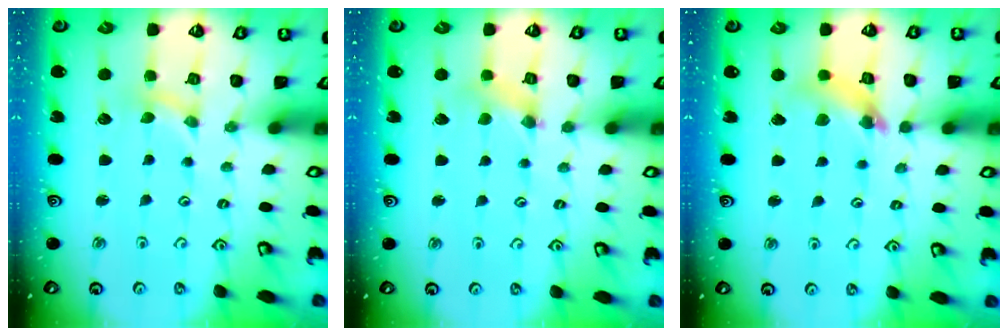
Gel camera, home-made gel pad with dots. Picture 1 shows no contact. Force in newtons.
{"total": 2.1, "press": 2.1, "slide": 0.3}
{"total": 9.1, "press": 9.1, "slide": 0.8}